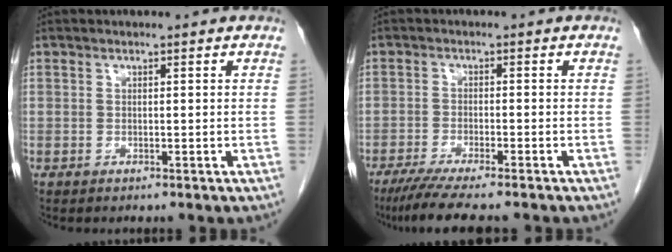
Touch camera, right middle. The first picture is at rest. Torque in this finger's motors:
{"motor_torque": [0.21, -0.18, 0.09, 0.03]}